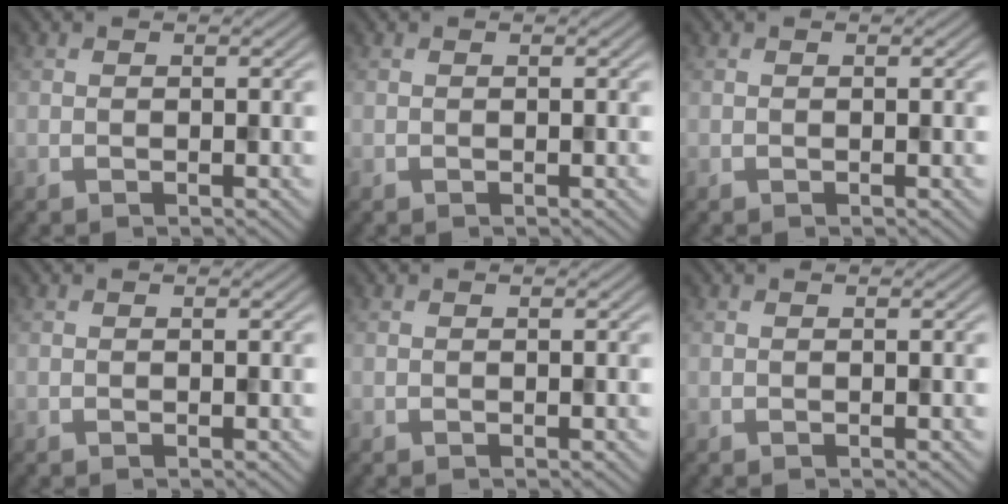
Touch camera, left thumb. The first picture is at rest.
{"total": 0.0}
{"total": 0.0}
{"total": 0.0}
{"total": 0.0}
{"total": 0.0}